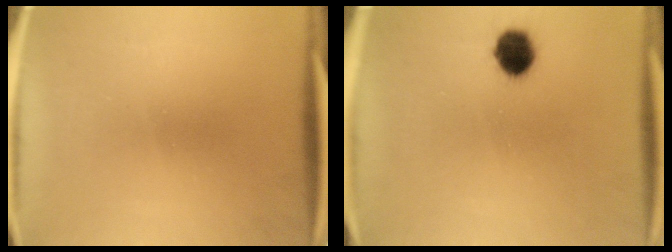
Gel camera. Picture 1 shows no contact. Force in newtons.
{"total": 6.5}